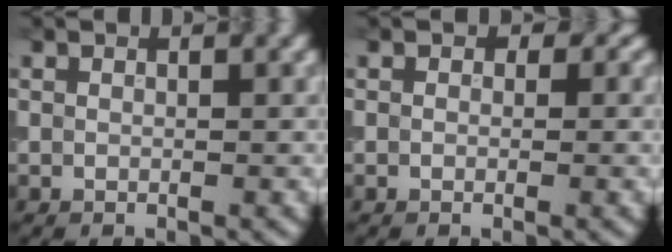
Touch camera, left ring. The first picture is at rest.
{"total": 1.4, "force": [0.3, 1.2, 0.7], "torque": [0.000, -0.001, -0.007]}